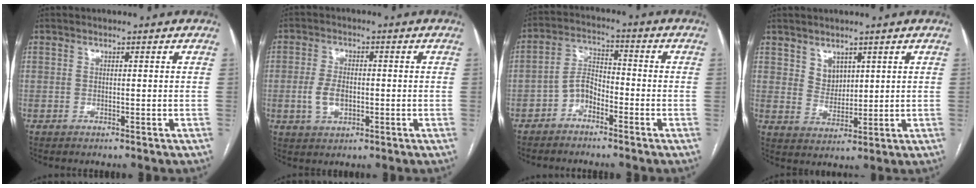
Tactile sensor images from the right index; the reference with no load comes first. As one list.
[{"total": 4.7, "force": [-0.9, 2.7, 3.7], "torque": [-0.078, 0.005, -0.013]}, {"total": 4.9, "force": [-2.9, 2.8, 2.9], "torque": [-0.057, 0.015, -0.060]}, {"total": 3.7, "force": [2.1, 2.7, 1.4], "torque": [-0.026, 0.000, 0.049]}]